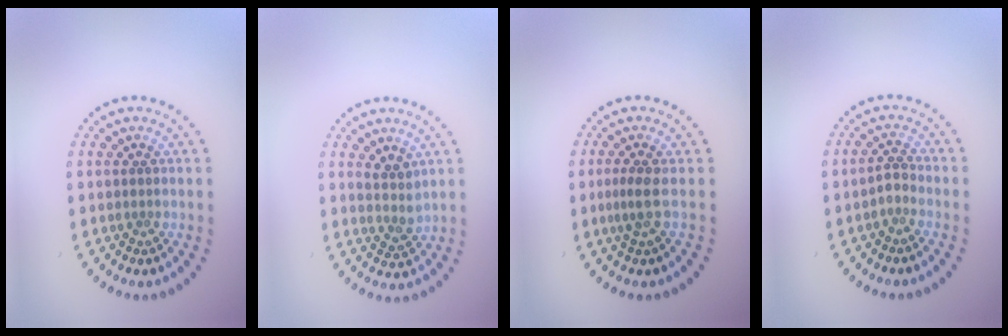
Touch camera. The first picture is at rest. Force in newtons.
{"total": 1.9, "press": 1.6, "slide": 1.1}
{"total": 1.7, "press": 1.2, "slide": 1.2}
{"total": 1.2, "press": 0.9, "slide": 0.8}